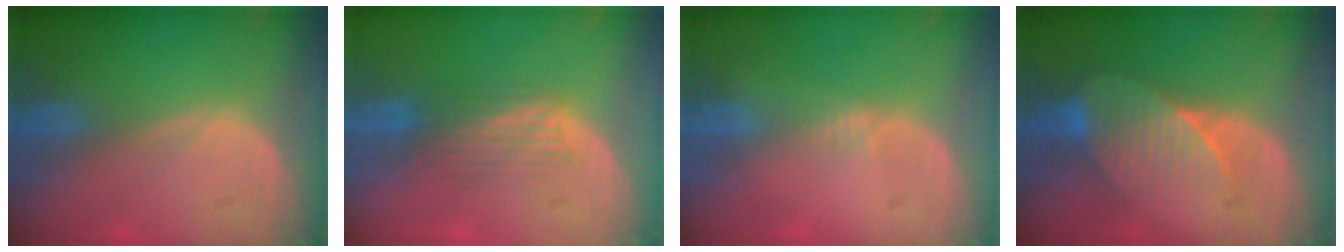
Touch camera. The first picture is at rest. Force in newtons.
{"total": 4.1, "press": 4.1, "slide": 0.1}
{"total": 0.8, "press": 0.8, "slide": 0.4}
{"total": 8.1, "press": 7.3, "slide": 3.5}